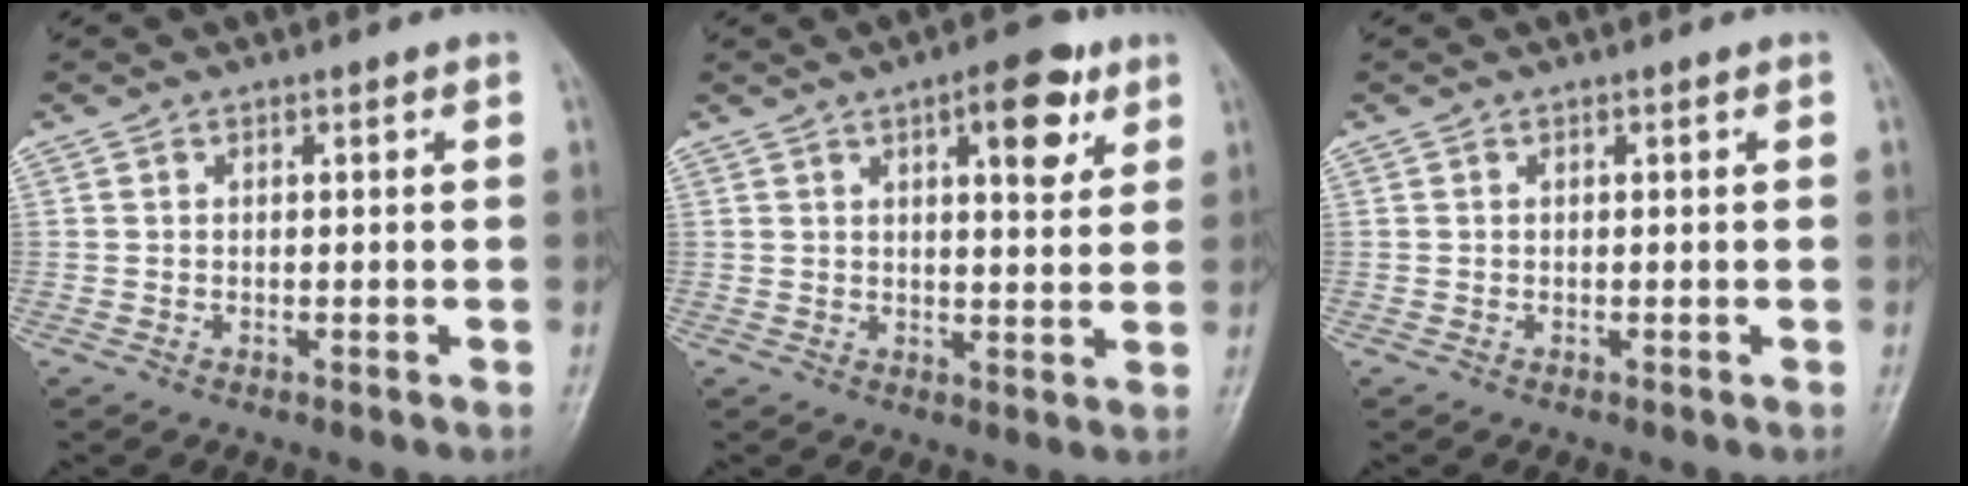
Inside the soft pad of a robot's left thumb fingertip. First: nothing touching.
{"total": 8.7, "force": [4.2, 3.4, 6.8], "torque": [-0.070, -0.015, 0.052]}
{"total": 0.0}